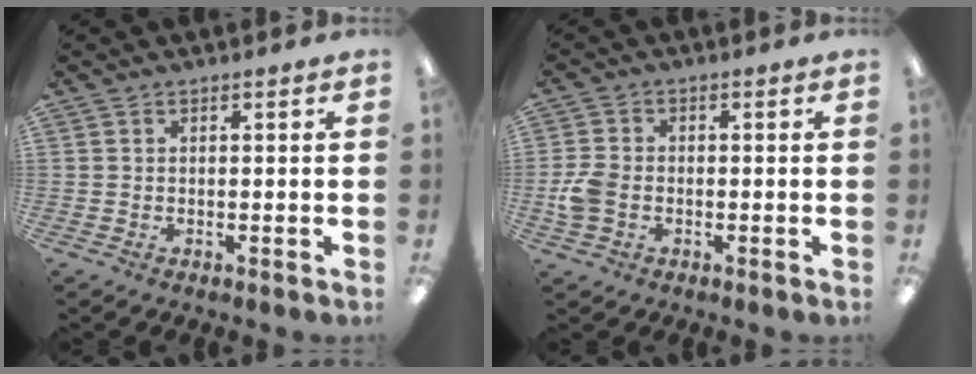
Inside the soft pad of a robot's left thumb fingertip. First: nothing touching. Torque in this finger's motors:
{"motor_torque": [-0.08, 0.12, -0.08, -0.03, 0.04]}